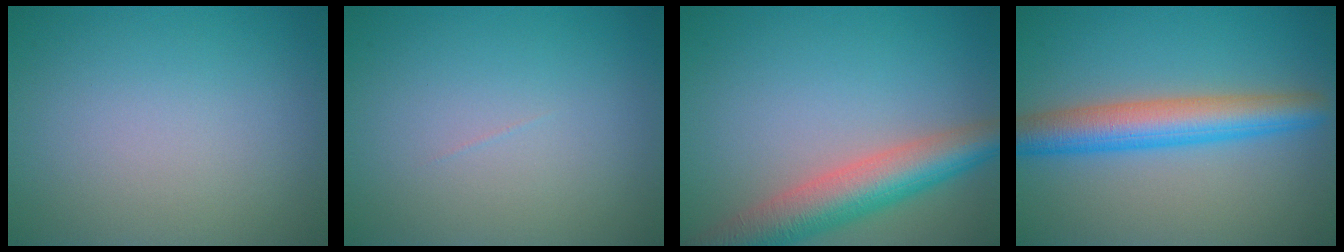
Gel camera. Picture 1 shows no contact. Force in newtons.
{"total": 0.0}
{"total": 7.0, "press": 7.0, "slide": 0.4}
{"total": 5.9, "press": 5.9, "slide": 0.3}